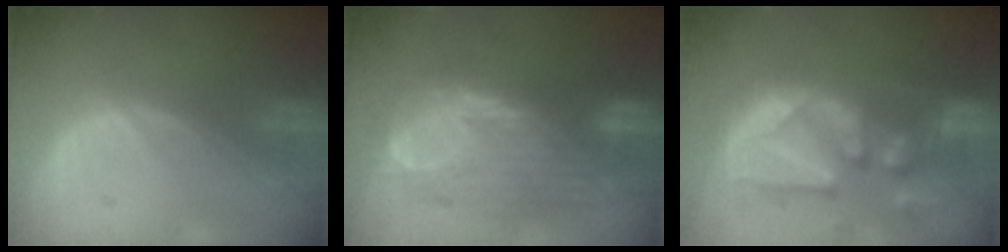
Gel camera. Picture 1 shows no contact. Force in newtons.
{"total": 10.2, "press": 9.8, "slide": 2.7}
{"total": 12.7, "press": 11.2, "slide": 6.0}